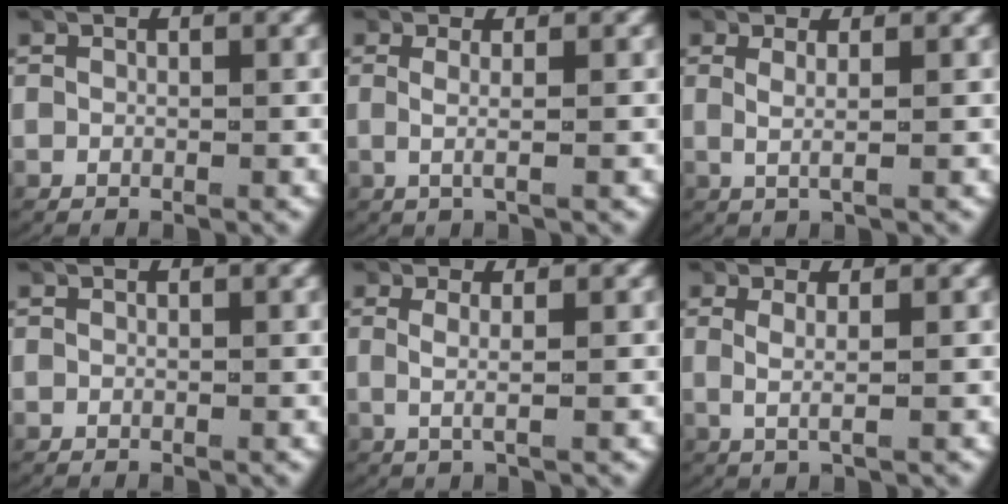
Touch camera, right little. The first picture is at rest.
{"total": 1.7, "force": [0.0, 0.0, 1.7], "torque": [-0.046, -0.008, 0.005]}
{"total": 1.7, "force": [0.4, 0.0, 1.7], "torque": [-0.044, -0.010, 0.015]}
{"total": 0.0}
{"total": 2.0, "force": [0.2, 0.0, 2.0], "torque": [-0.049, -0.009, 0.010]}
{"total": 2.1, "force": [0.3, 0.1, 2.1], "torque": [-0.049, -0.007, 0.012]}